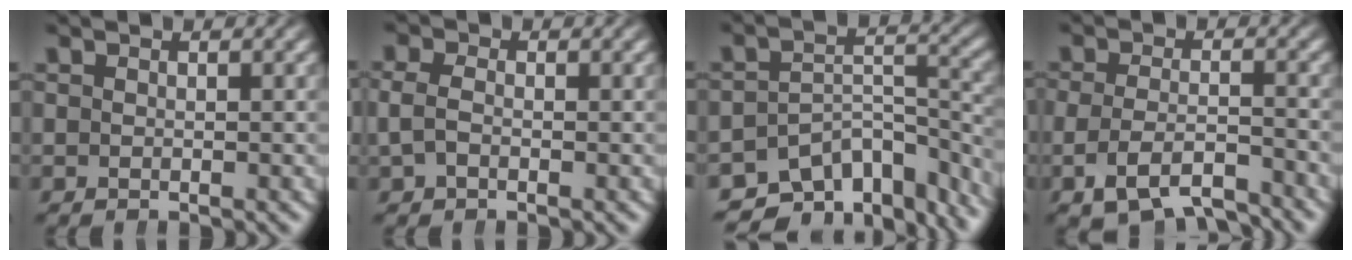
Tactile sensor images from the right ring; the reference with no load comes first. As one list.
[{"total": 2.0, "force": [-0.2, 1.5, 1.3], "torque": [-0.028, -0.002, -0.002]}, {"total": 10.5, "force": [-6.9, 5.6, 5.5], "torque": [-0.065, -0.017, -0.101]}, {"total": 5.3, "force": [-3.5, 2.5, 3.1], "torque": [-0.049, -0.026, -0.049]}]